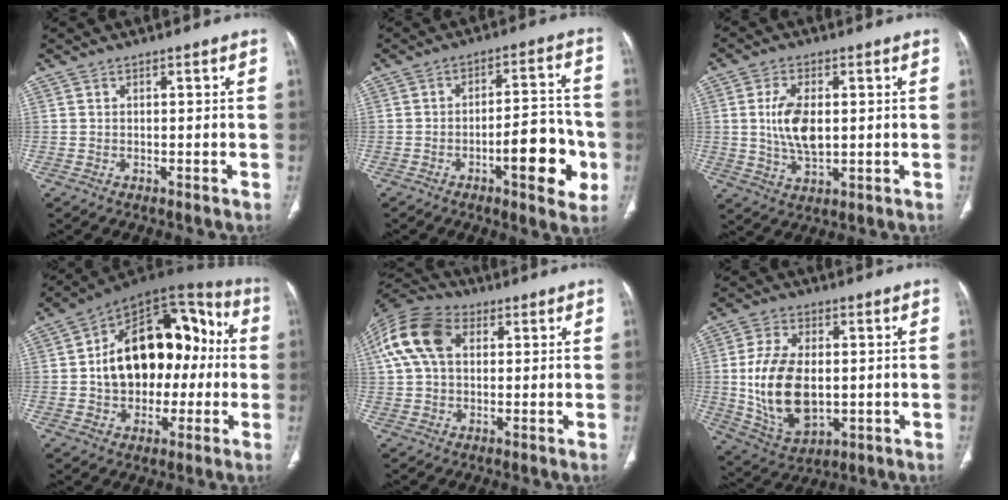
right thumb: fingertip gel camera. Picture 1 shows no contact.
{"total": 12.5, "force": [-4.3, 4.3, 10.9], "torque": [-0.126, 0.028, -0.060]}
{"total": 8.8, "force": [0.8, 4.6, 7.4], "torque": [-0.145, -0.006, 0.018]}
{"total": 23.1, "force": [0.1, 15.3, 17.3], "torque": [-0.235, 0.046, 0.004]}
{"total": 13.9, "force": [3.7, 9.3, 9.7], "torque": [-0.193, 0.027, 0.062]}
{"total": 15.7, "force": [-0.2, 9.4, 12.6], "torque": [-0.234, -0.007, 0.014]}